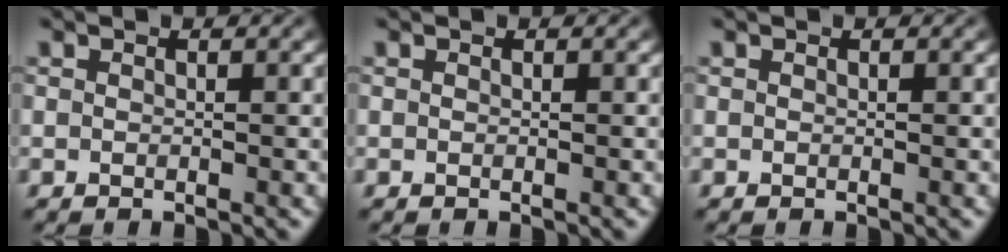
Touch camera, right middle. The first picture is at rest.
{"total": 0.0}
{"total": 0.0}